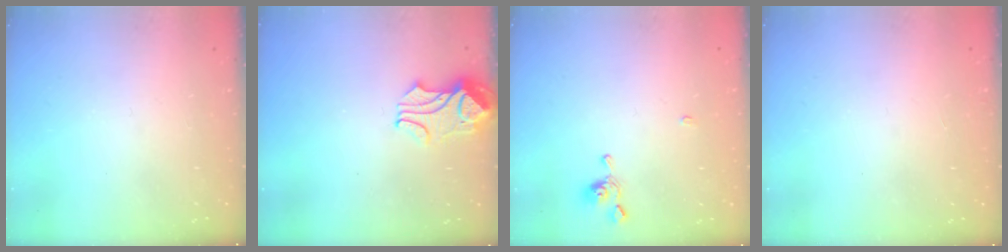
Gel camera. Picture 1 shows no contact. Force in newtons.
{"total": 2.5, "press": 2.4, "slide": 0.6}
{"total": 2.2, "press": 2.2, "slide": 0.3}
{"total": 6.7, "press": 6.7, "slide": 0.4}